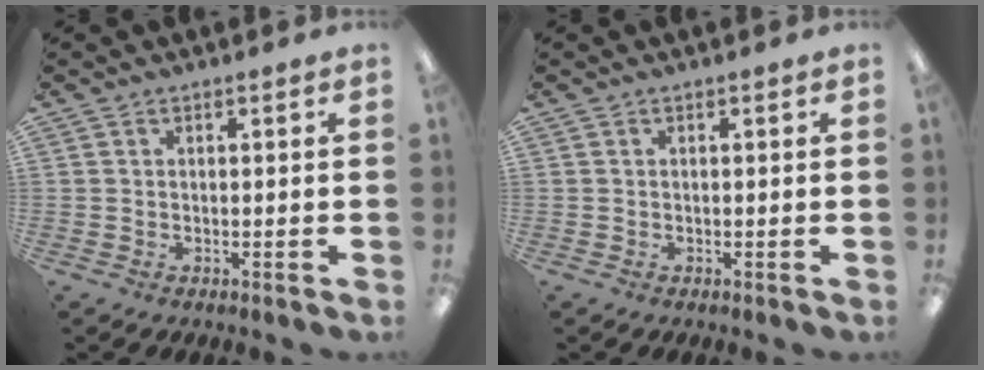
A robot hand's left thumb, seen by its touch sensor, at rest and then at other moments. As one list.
[{"total": 0.0}]